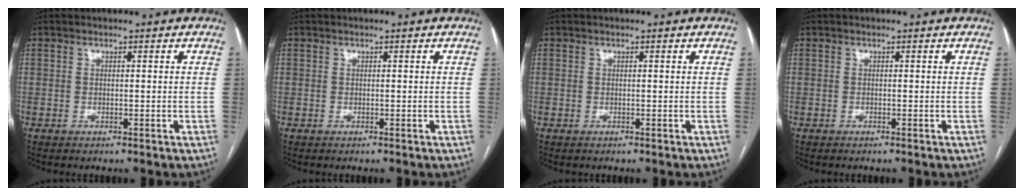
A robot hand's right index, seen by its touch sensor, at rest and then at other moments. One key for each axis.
{"total": 0.0}
{"total": 0.0}
{"total": 0.0}